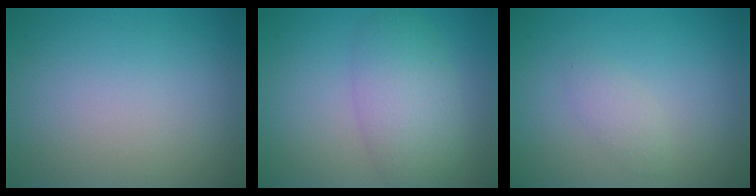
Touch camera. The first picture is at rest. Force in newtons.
{"total": 5.0, "press": 5.0, "slide": 0.1}
{"total": 1.2, "press": 1.2, "slide": 0.0}